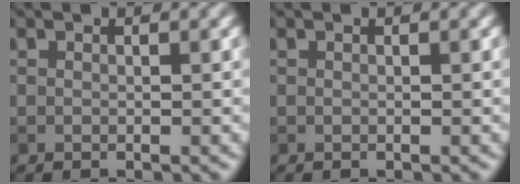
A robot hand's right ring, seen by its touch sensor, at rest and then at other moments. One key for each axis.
{"total": 0.0}